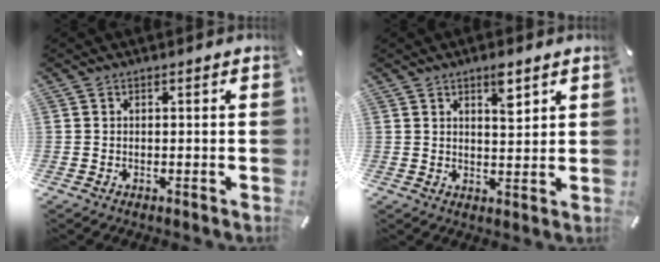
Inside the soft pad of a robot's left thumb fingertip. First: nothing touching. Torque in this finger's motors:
{"motor_torque": [-0.07, -0.05, 0.01, -0.01, -0.06]}